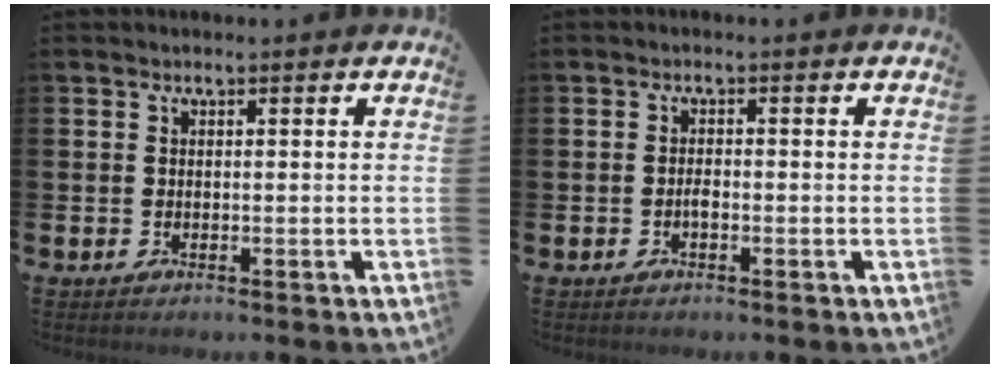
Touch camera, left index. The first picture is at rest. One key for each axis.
{"total": 1.1, "fx": -0.5, "fy": 0.4, "fz": 0.9, "tx": -0.014, "ty": -0.003, "tz": -0.010}